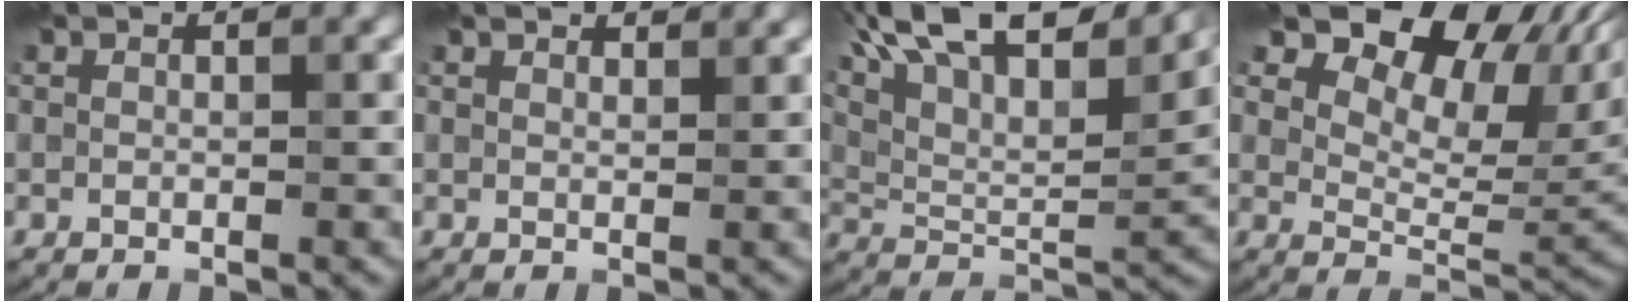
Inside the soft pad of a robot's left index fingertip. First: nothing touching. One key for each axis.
{"total": 2.1, "fx": 1.9, "fy": 0.6, "fz": 0.7, "tx": -0.016, "ty": 0.004, "tz": 0.026}
{"total": 16.8, "fx": 10.7, "fy": 6.6, "fz": 11.2, "tx": -0.208, "ty": 0.055, "tz": 0.169}
{"total": 12.0, "fx": 7.6, "fy": 5.6, "fz": 7.3, "tx": -0.114, "ty": 0.011, "tz": 0.128}